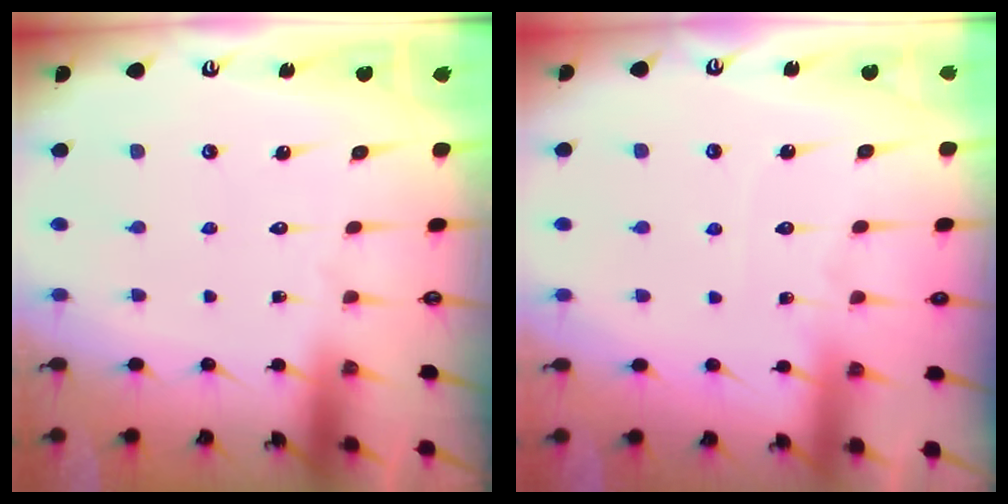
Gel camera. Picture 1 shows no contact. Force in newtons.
{"total": 5.0, "press": 5.0, "slide": 0.4}